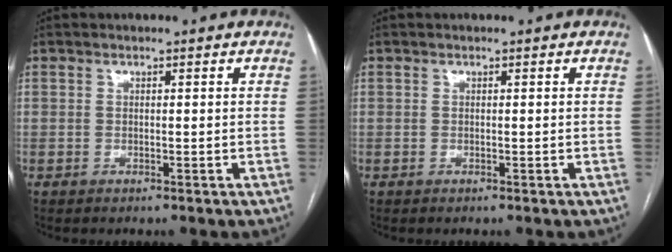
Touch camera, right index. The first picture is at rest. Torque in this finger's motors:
{"motor_torque": [0.00, 0.00, 0.00, 0.01]}